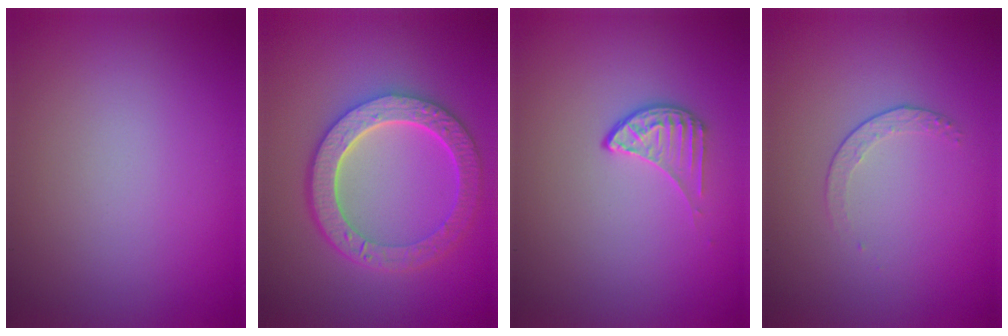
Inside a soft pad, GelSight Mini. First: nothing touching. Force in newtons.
{"total": 6.4, "press": 4.9, "slide": 4.0}
{"total": 1.9, "press": 1.3, "slide": 1.3}
{"total": 1.4, "press": 0.7, "slide": 1.2}